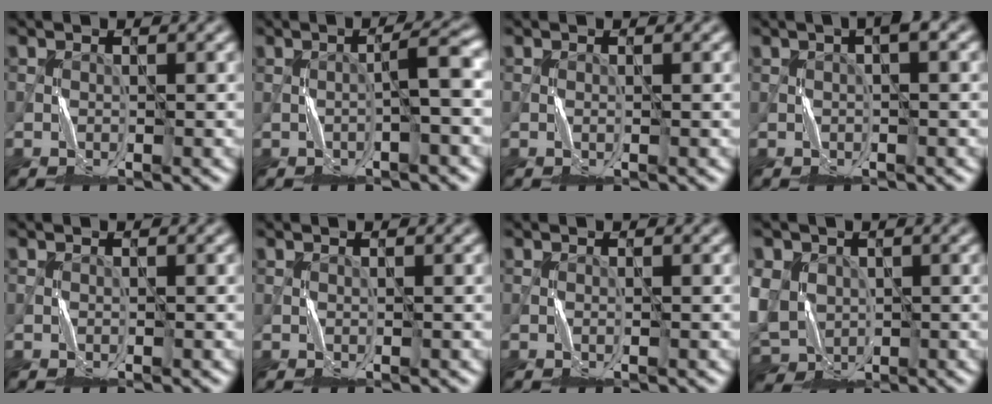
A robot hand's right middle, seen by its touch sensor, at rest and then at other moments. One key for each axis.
{"total": 2.7, "fx": -0.3, "fy": 0.1, "fz": 2.7, "tx": -0.042, "ty": 0.014, "tz": -0.008}
{"total": 0.0}
{"total": 2.1, "fx": 0.6, "fy": 0.3, "fz": 2.0, "tx": -0.033, "ty": 0.008, "tz": 0.008}
{"total": 0.0}
{"total": 0.0}
{"total": 0.0}
{"total": 7.2, "fx": 0.4, "fy": 6.0, "fz": 4.0, "tx": -0.104, "ty": 0.001, "tz": 0.000}